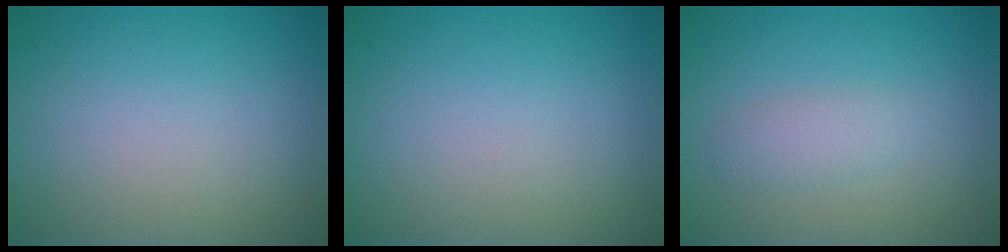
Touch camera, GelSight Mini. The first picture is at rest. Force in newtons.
{"total": 0.0}
{"total": 1.6, "press": 1.6, "slide": 0.1}